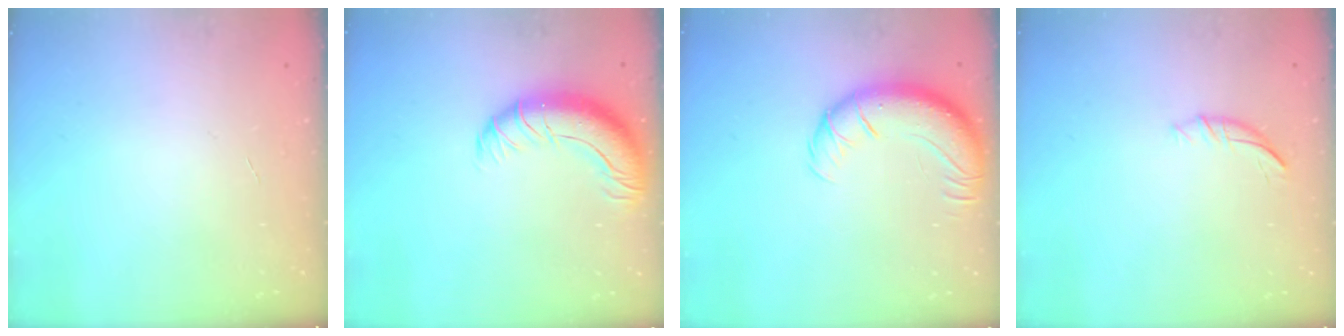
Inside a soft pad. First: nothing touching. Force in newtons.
{"total": 11.4, "press": 11.1, "slide": 2.8}
{"total": 13.4, "press": 13.0, "slide": 3.2}
{"total": 6.5, "press": 6.4, "slide": 0.7}